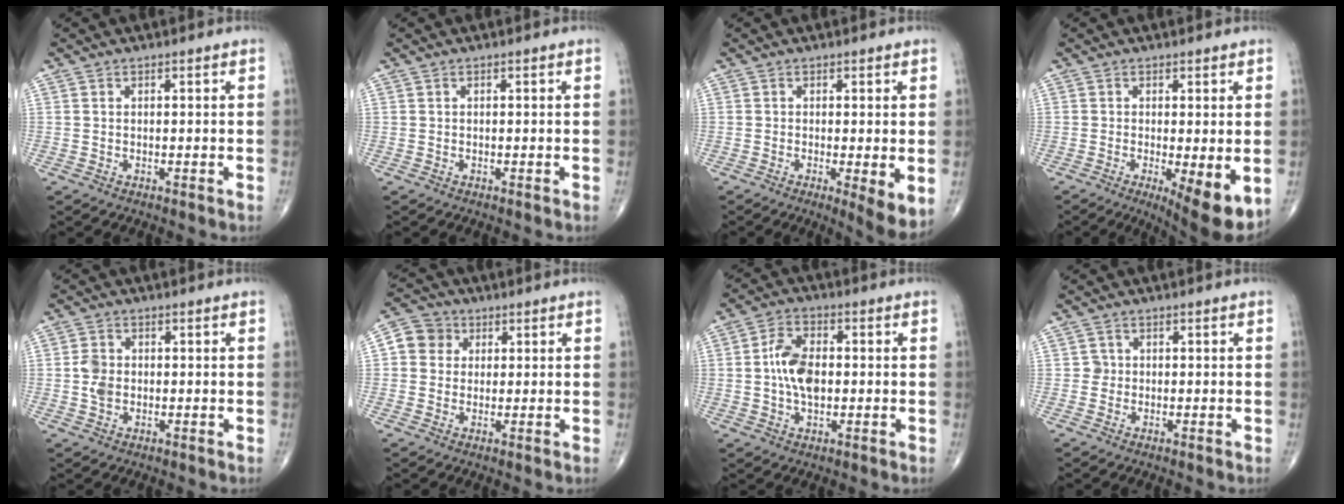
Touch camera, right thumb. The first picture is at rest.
{"total": 0.0}
{"total": 5.4, "force": [-0.7, 1.2, 5.2], "torque": [-0.084, -0.019, -0.015]}
{"total": 8.9, "force": [-2.2, 2.5, 8.2], "torque": [-0.116, -0.024, -0.029]}
{"total": 3.7, "force": [-0.2, 2.9, 2.3], "torque": [-0.041, 0.003, -0.005]}
{"total": 6.4, "force": [1.4, 5.9, 2.0], "torque": [-0.013, 0.006, 0.014]}
{"total": 8.3, "force": [-0.1, 4.9, 6.7], "torque": [-0.119, 0.010, -0.007]}
{"total": 1.4, "force": [-0.1, 1.4, 0.1], "torque": [0.007, 0.005, -0.004]}